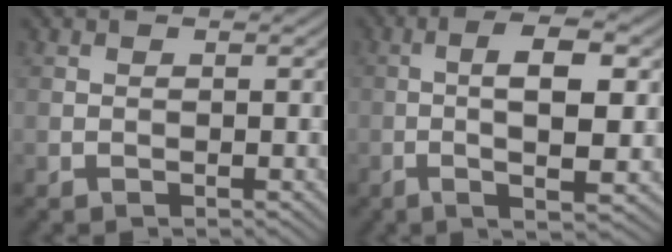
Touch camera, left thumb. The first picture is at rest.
{"total": 7.8, "force": [-0.1, 1.9, 7.6], "torque": [-0.132, 0.008, -0.005]}